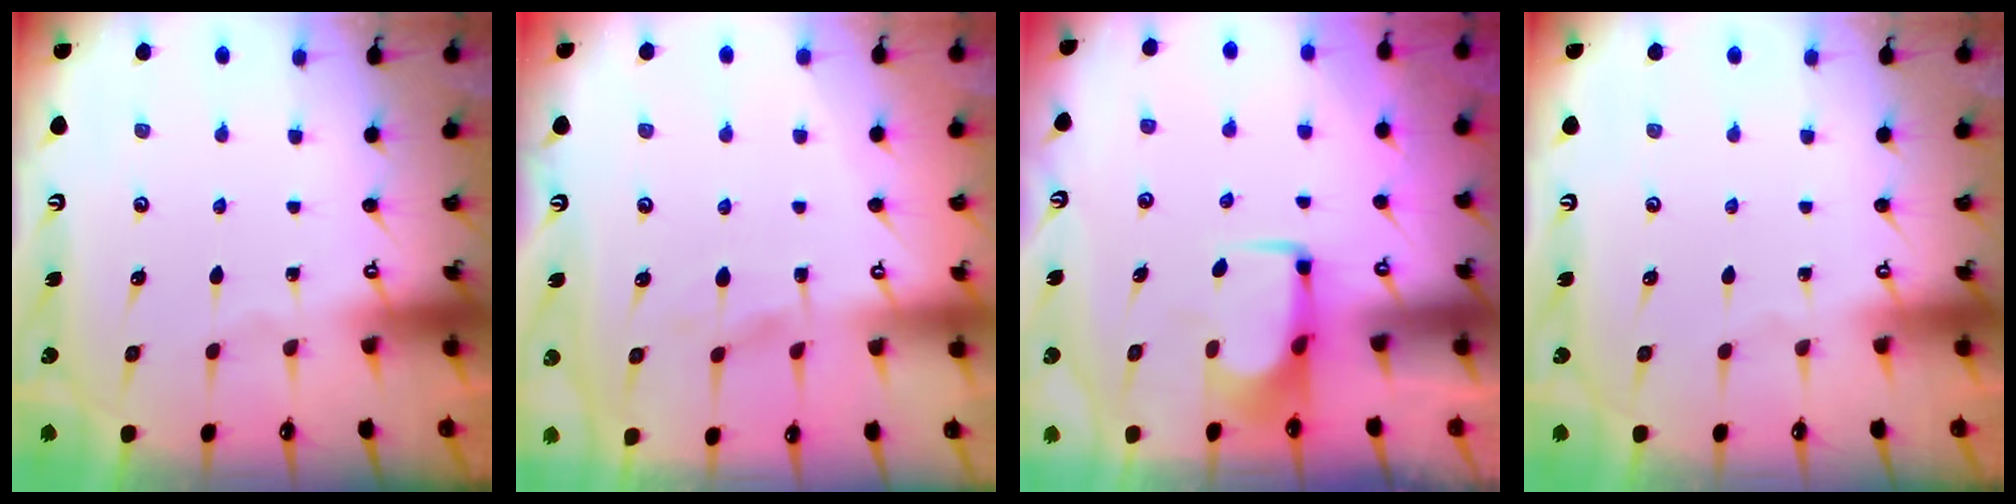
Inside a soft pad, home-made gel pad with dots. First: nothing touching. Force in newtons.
{"total": 1.3, "press": 0.8, "slide": 1.0}
{"total": 1.6, "press": 1.5, "slide": 0.5}
{"total": 0.0}